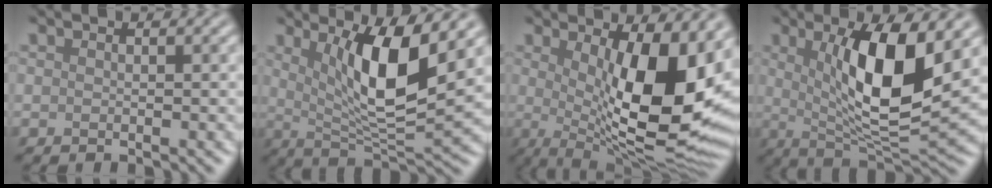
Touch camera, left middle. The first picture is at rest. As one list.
[{"total": 8.4, "force": [2.6, 2.2, 7.7], "torque": [-0.129, -0.019, 0.049]}, {"total": 14.1, "force": [1.8, 5.1, 13.0], "torque": [-0.165, -0.014, 0.031]}, {"total": 10.0, "force": [2.2, 2.8, 9.3], "torque": [-0.147, -0.016, 0.044]}]